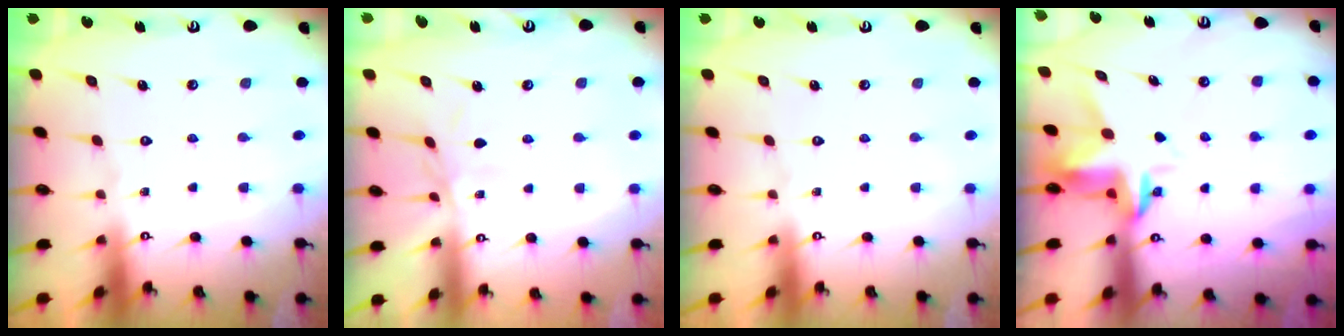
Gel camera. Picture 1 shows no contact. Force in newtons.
{"total": 2.6, "press": 2.6, "slide": 0.1}
{"total": 0.0}
{"total": 3.3, "press": 3.2, "slide": 0.4}